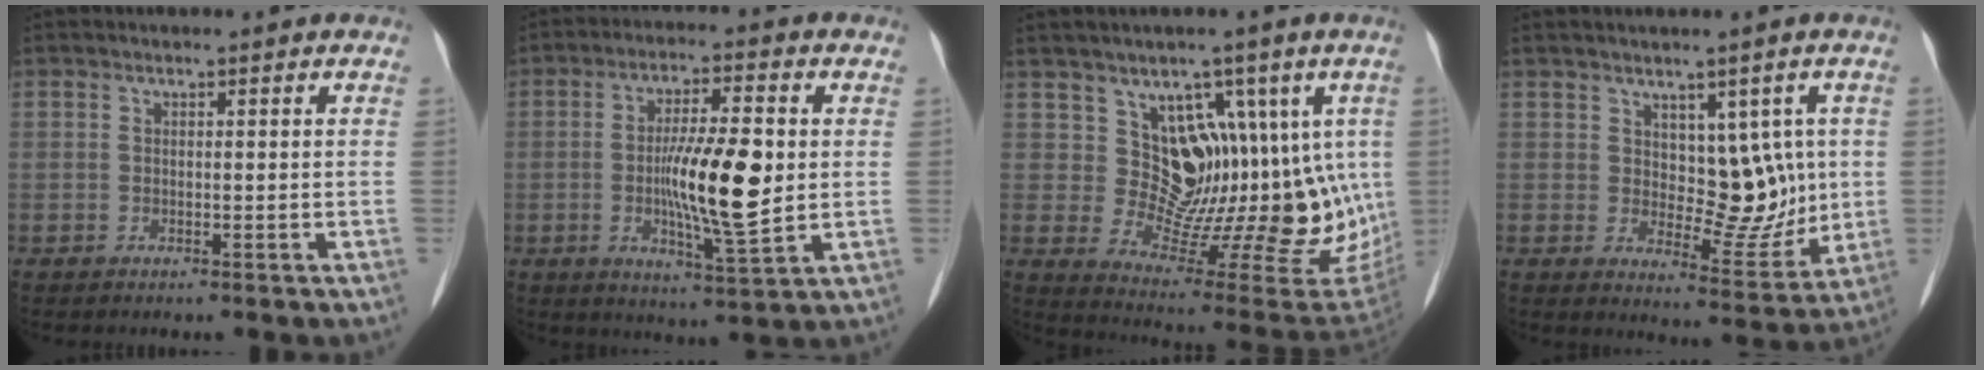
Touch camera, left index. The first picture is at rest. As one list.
[{"total": 11.2, "force": [0.0, 2.0, 11.0], "torque": [-0.203, -0.006, -0.002]}, {"total": 14.7, "force": [4.0, 8.2, 11.5], "torque": [-0.147, 0.011, 0.083]}, {"total": 7.8, "force": [1.5, 4.5, 6.2], "torque": [-0.078, 0.007, 0.039]}]